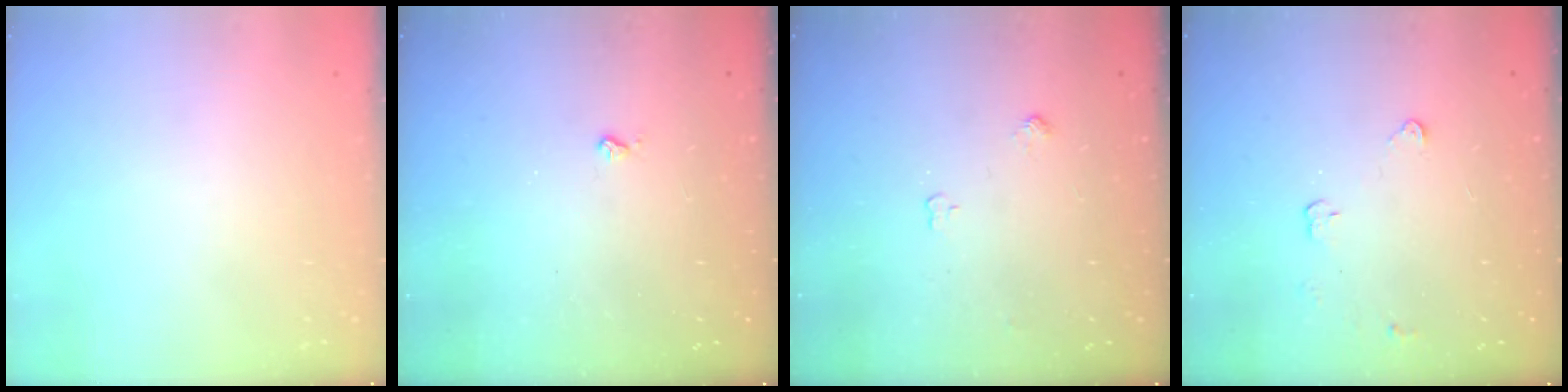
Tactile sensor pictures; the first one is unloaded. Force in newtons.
{"total": 2.1, "press": 2.1, "slide": 0.5}
{"total": 5.3, "press": 5.3, "slide": 0.8}
{"total": 2.9, "press": 2.9, "slide": 0.4}